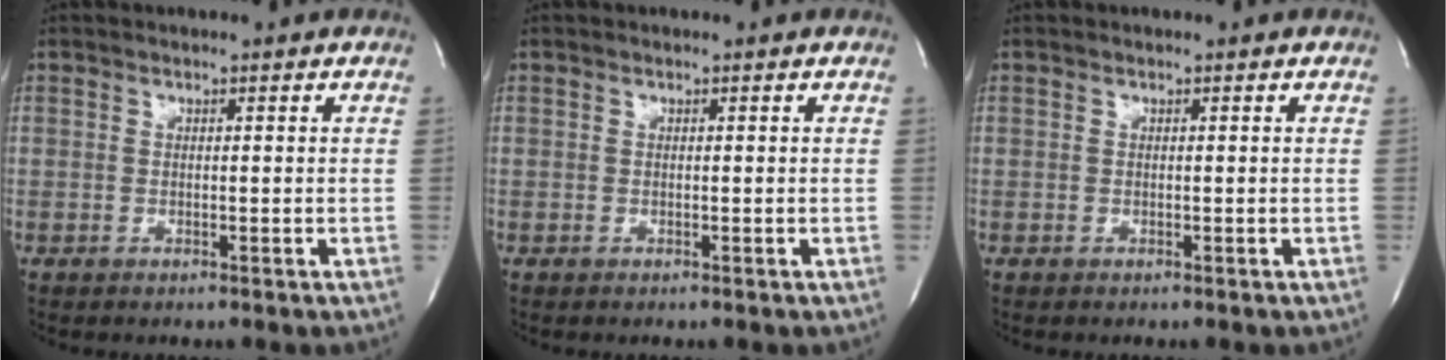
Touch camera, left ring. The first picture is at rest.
{"total": 0.0}
{"total": 0.0}